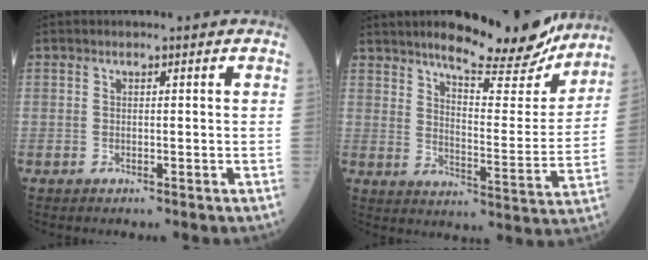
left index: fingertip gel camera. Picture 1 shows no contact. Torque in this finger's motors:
{"motor_torque": [0.99, -1.15, 0.22, 0.00]}